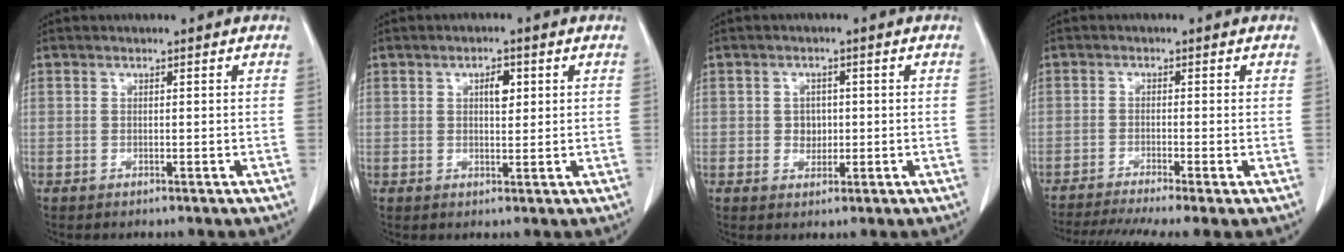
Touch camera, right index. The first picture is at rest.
{"total": 2.8, "force": [0.9, 1.2, 2.4], "torque": [-0.037, 0.000, 0.014]}
{"total": 2.5, "force": [-0.1, 2.2, 1.3], "torque": [-0.014, 0.004, 0.001]}
{"total": 10.0, "force": [-7.7, 0.3, 6.3], "torque": [-0.097, -0.011, -0.123]}